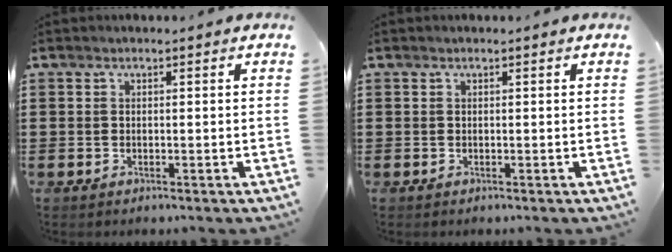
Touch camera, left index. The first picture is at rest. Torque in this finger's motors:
{"motor_torque": [-0.02, -0.02, 0.00, 0.00]}